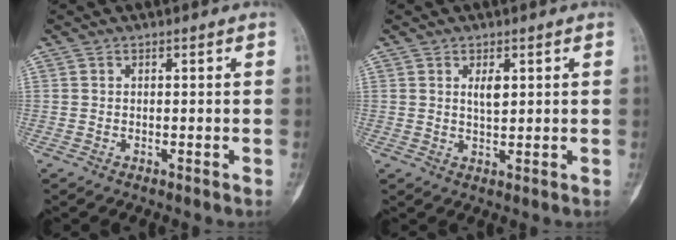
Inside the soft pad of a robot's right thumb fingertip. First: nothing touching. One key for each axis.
{"total": 2.9, "fx": 1.1, "fy": 1.3, "fz": 2.4, "tx": -0.038, "ty": -0.008, "tz": 0.021}